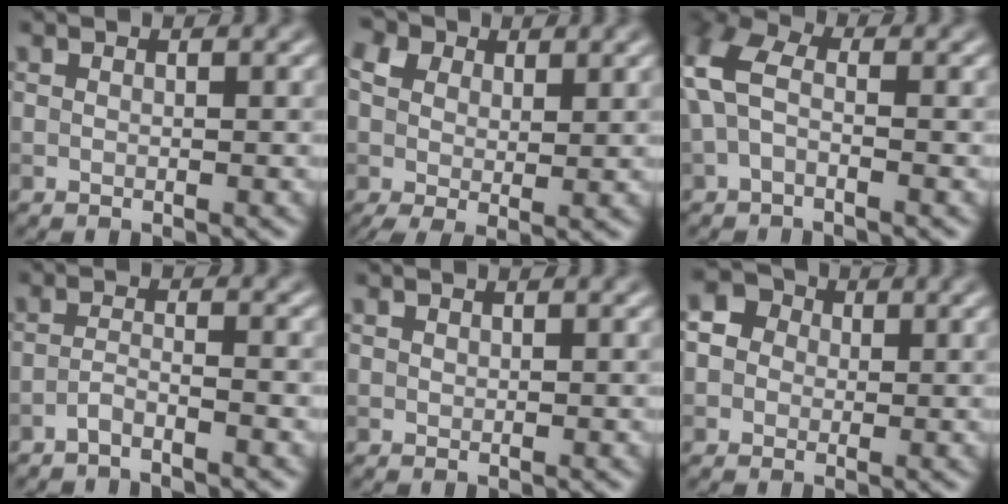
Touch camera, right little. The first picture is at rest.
{"total": 7.0, "force": [2.6, 4.5, 4.6], "torque": [-0.117, 0.015, 0.050]}
{"total": 4.2, "force": [-0.6, 2.6, 3.3], "torque": [-0.084, 0.013, -0.022]}
{"total": 1.9, "force": [-1.7, -0.1, 0.8], "torque": [-0.015, 0.006, -0.035]}
{"total": 0.0}
{"total": 3.2, "force": [0.3, 2.9, 1.2], "torque": [-0.015, 0.011, -0.007]}